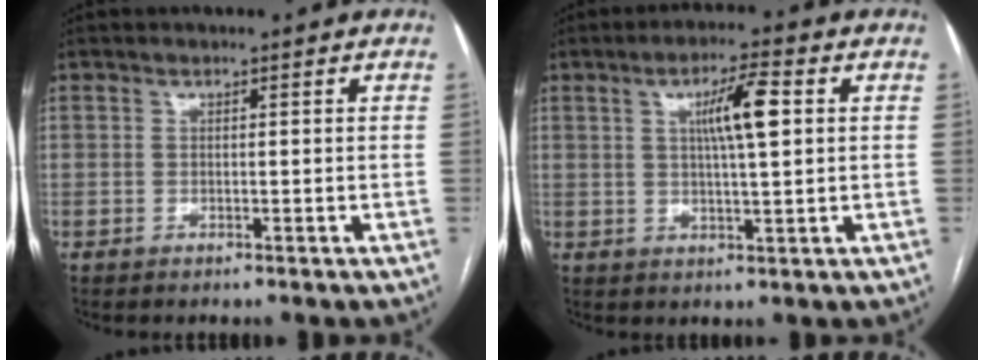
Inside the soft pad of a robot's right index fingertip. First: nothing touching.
{"total": 6.9, "force": [1.8, 0.6, 6.6], "torque": [-0.117, 0.006, 0.029]}